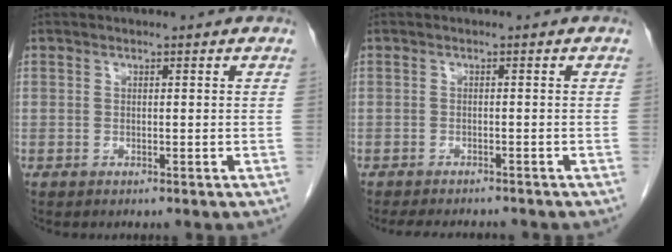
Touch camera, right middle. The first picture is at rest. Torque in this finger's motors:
{"motor_torque": [0.04, -0.03, 0.01, 0.00]}